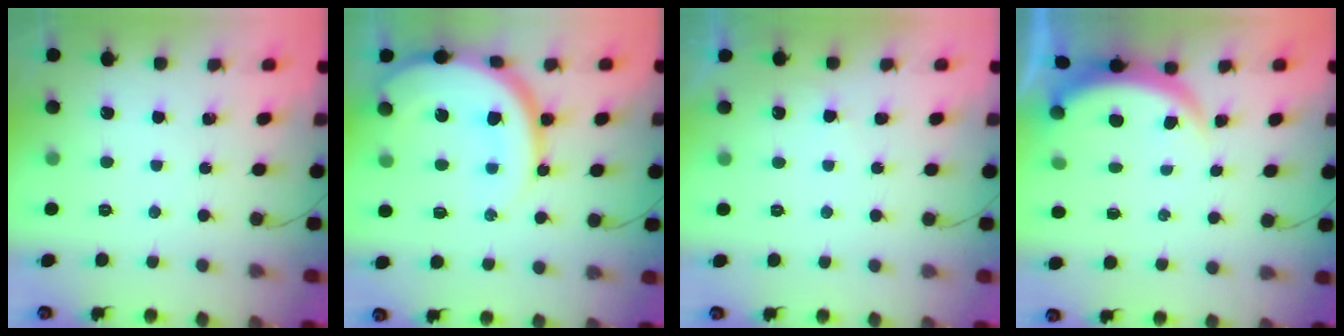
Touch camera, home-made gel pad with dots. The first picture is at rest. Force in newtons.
{"total": 15.2, "press": 15.1, "slide": 1.6}
{"total": 3.0, "press": 3.0, "slide": 0.0}
{"total": 5.7, "press": 5.7, "slide": 0.4}